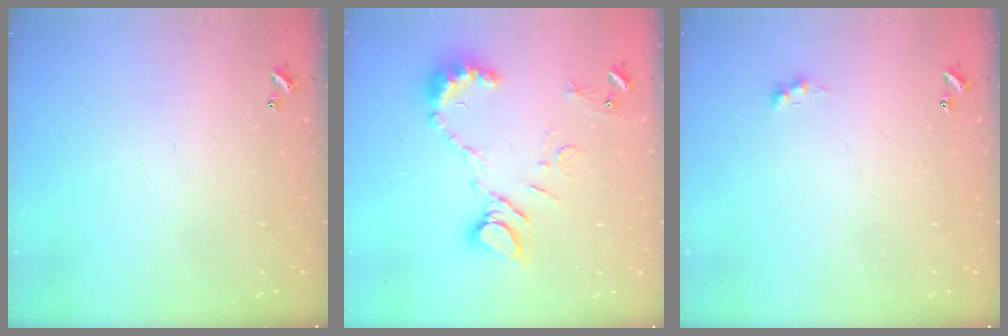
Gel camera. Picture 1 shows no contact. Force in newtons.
{"total": 11.1, "press": 11.0, "slide": 1.3}
{"total": 0.8, "press": 0.7, "slide": 0.4}